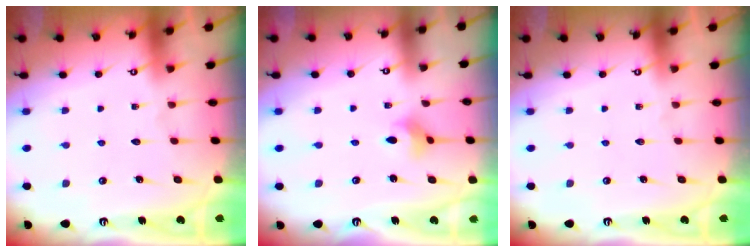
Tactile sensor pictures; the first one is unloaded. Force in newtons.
{"total": 2.8, "press": 2.8, "slide": 0.1}
{"total": 0.0}